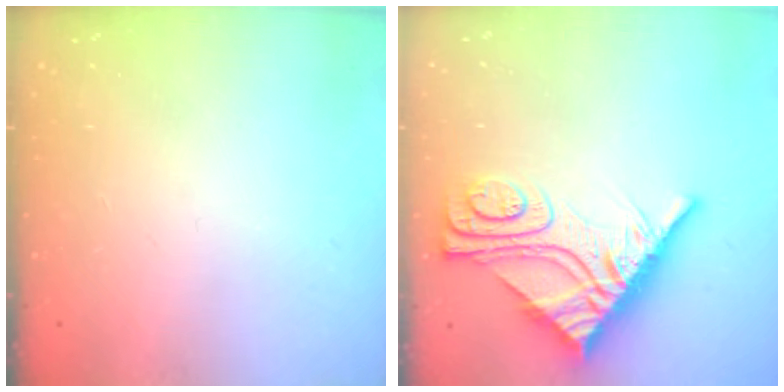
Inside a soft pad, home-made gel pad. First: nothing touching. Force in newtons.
{"total": 12.3, "press": 12.3, "slide": 1.1}